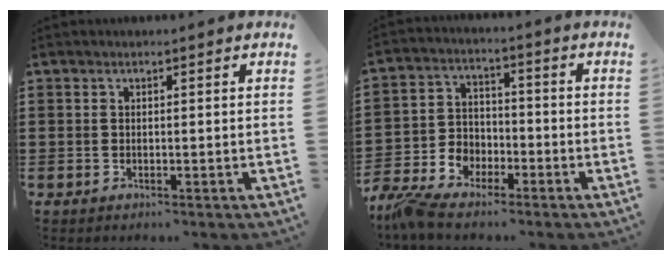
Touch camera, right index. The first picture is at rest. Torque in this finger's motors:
{"motor_torque": [-0.75, 0.76, 0.10, 0.03]}